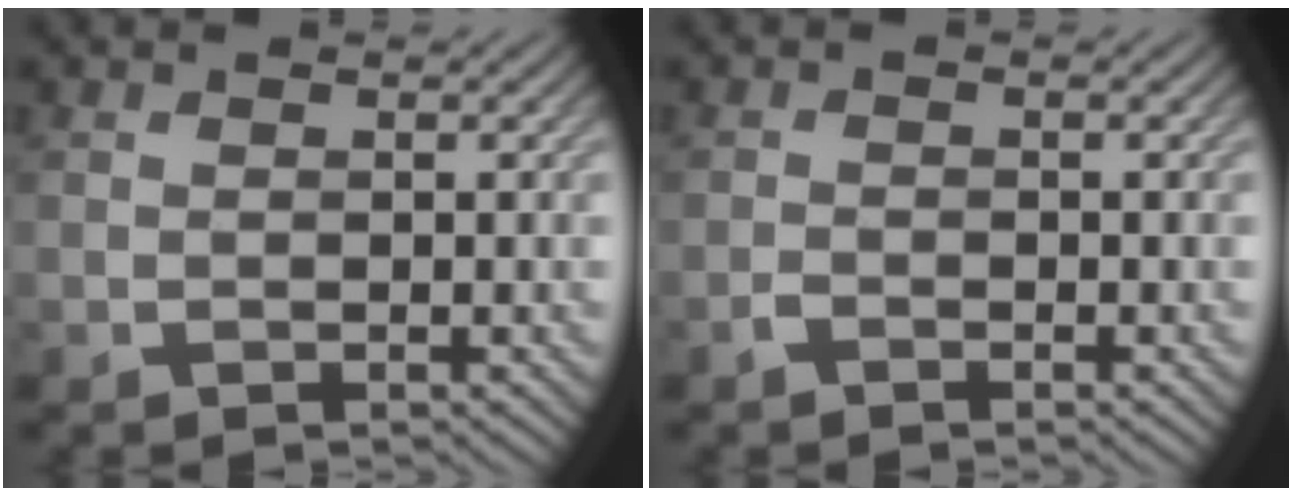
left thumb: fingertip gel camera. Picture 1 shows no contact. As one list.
[{"total": 0.8, "force": [-0.7, 0.2, 0.3], "torque": [-0.007, 0.005, -0.016]}]